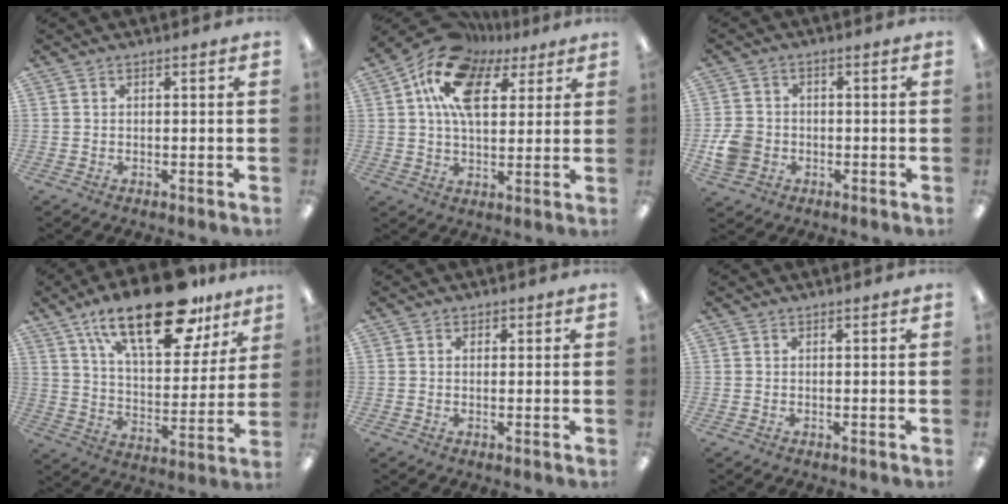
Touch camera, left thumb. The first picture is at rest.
{"total": 16.1, "force": [7.7, 9.3, 10.6], "torque": [-0.197, -0.022, 0.139]}
{"total": 6.2, "force": [-1.9, 5.2, 2.7], "torque": [-0.049, 0.011, -0.032]}
{"total": 24.2, "force": [15.9, 10.0, 15.4], "torque": [-0.238, -0.086, 0.266]}
{"total": 0.9, "force": [0.2, 0.7, 0.4], "torque": [0.001, 0.000, 0.001]}
{"total": 0.0}